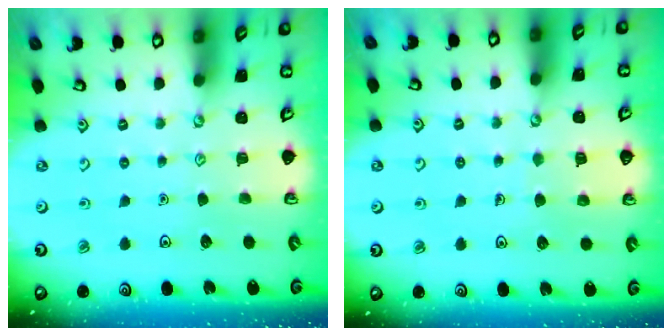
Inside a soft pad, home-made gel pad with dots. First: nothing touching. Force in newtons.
{"total": 5.7, "press": 5.7, "slide": 0.4}